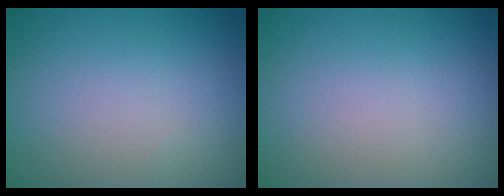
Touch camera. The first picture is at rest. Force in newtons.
{"total": 0.0}